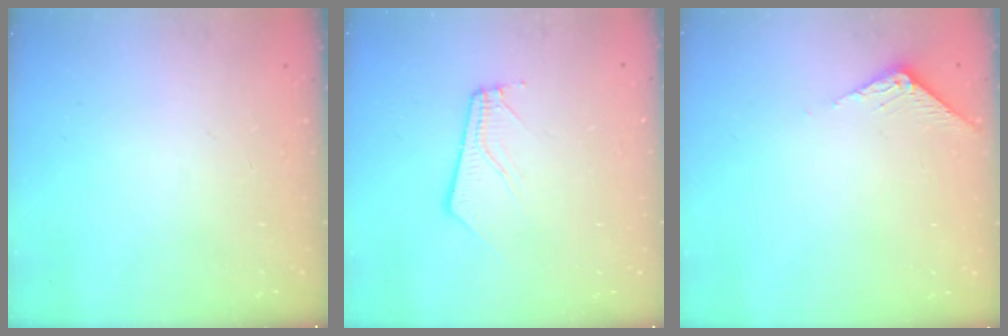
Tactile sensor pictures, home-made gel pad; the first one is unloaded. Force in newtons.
{"total": 3.9, "press": 3.9, "slide": 0.2}
{"total": 3.2, "press": 3.2, "slide": 0.3}